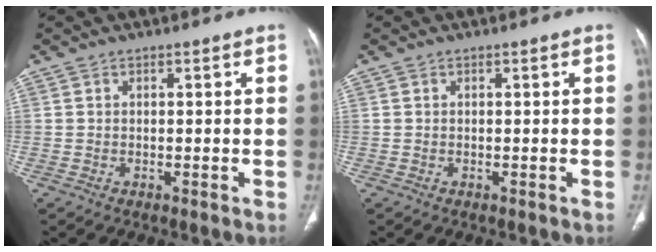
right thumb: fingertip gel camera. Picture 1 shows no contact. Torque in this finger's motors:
{"motor_torque": [0.25, 0.26, 0.24, -0.03, 0.08]}